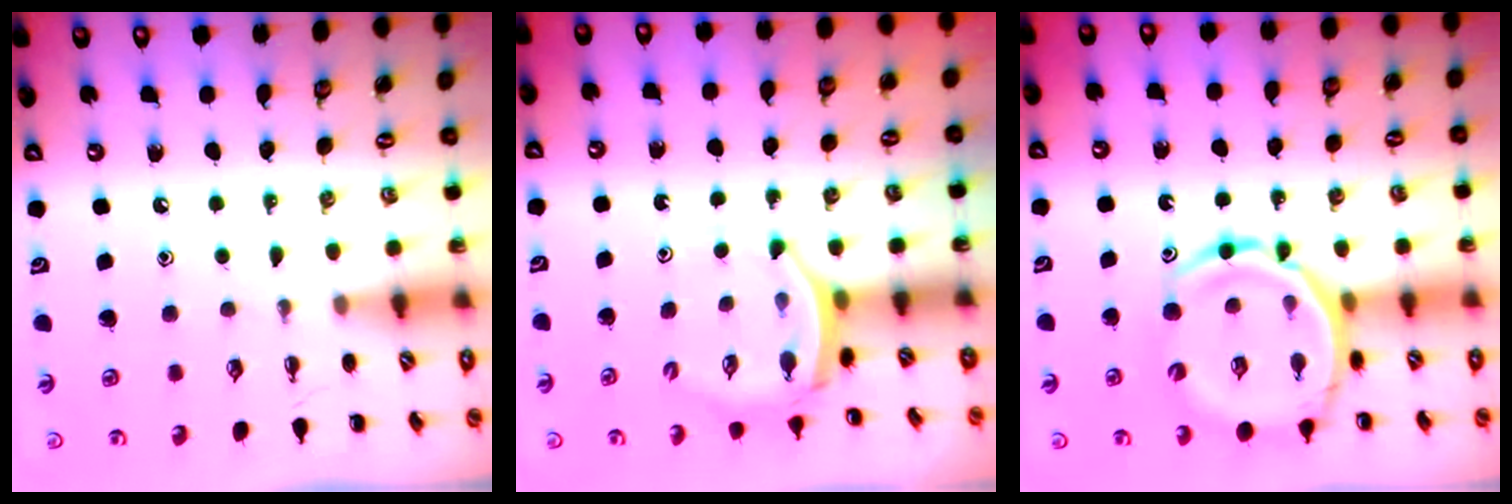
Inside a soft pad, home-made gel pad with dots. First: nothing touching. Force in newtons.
{"total": 4.3, "press": 4.3, "slide": 0.2}
{"total": 13.7, "press": 13.2, "slide": 3.6}